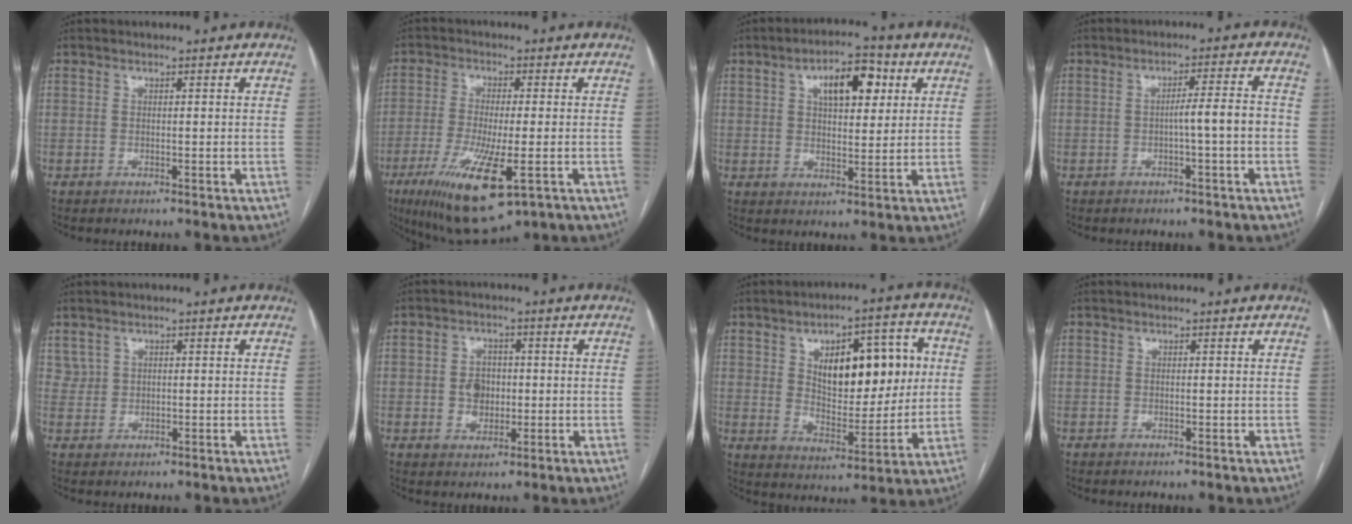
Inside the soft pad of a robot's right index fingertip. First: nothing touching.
{"total": 13.8, "force": [-5.9, 3.1, 12.1], "torque": [-0.227, -0.038, -0.091]}
{"total": 9.3, "force": [3.6, 4.1, 7.5], "torque": [-0.116, 0.018, 0.056]}
{"total": 4.5, "force": [-1.0, -0.1, 4.4], "torque": [-0.064, 0.010, -0.015]}
{"total": 1.7, "force": [1.1, 1.3, 0.1], "torque": [0.008, 0.007, 0.019]}
{"total": 4.6, "force": [-0.2, 3.7, 2.8], "torque": [-0.047, 0.009, 0.003]}
{"total": 15.2, "force": [3.7, 6.7, 13.1], "torque": [-0.182, 0.023, 0.064]}
{"total": 0.0}